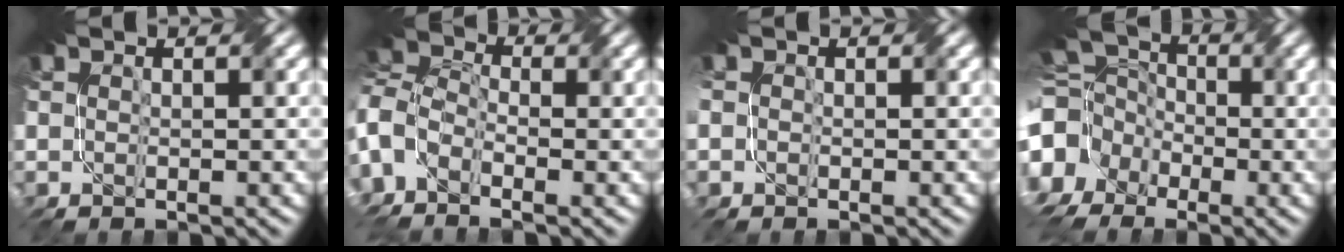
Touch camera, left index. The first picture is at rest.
{"total": 7.4, "force": [-2.8, 4.9, 4.9], "torque": [-0.117, 0.004, -0.049]}
{"total": 1.1, "force": [-0.3, 1.0, 0.3], "torque": [-0.006, -0.004, -0.004]}
{"total": 9.7, "force": [-3.3, 7.9, 4.5], "torque": [-0.119, -0.011, -0.062]}